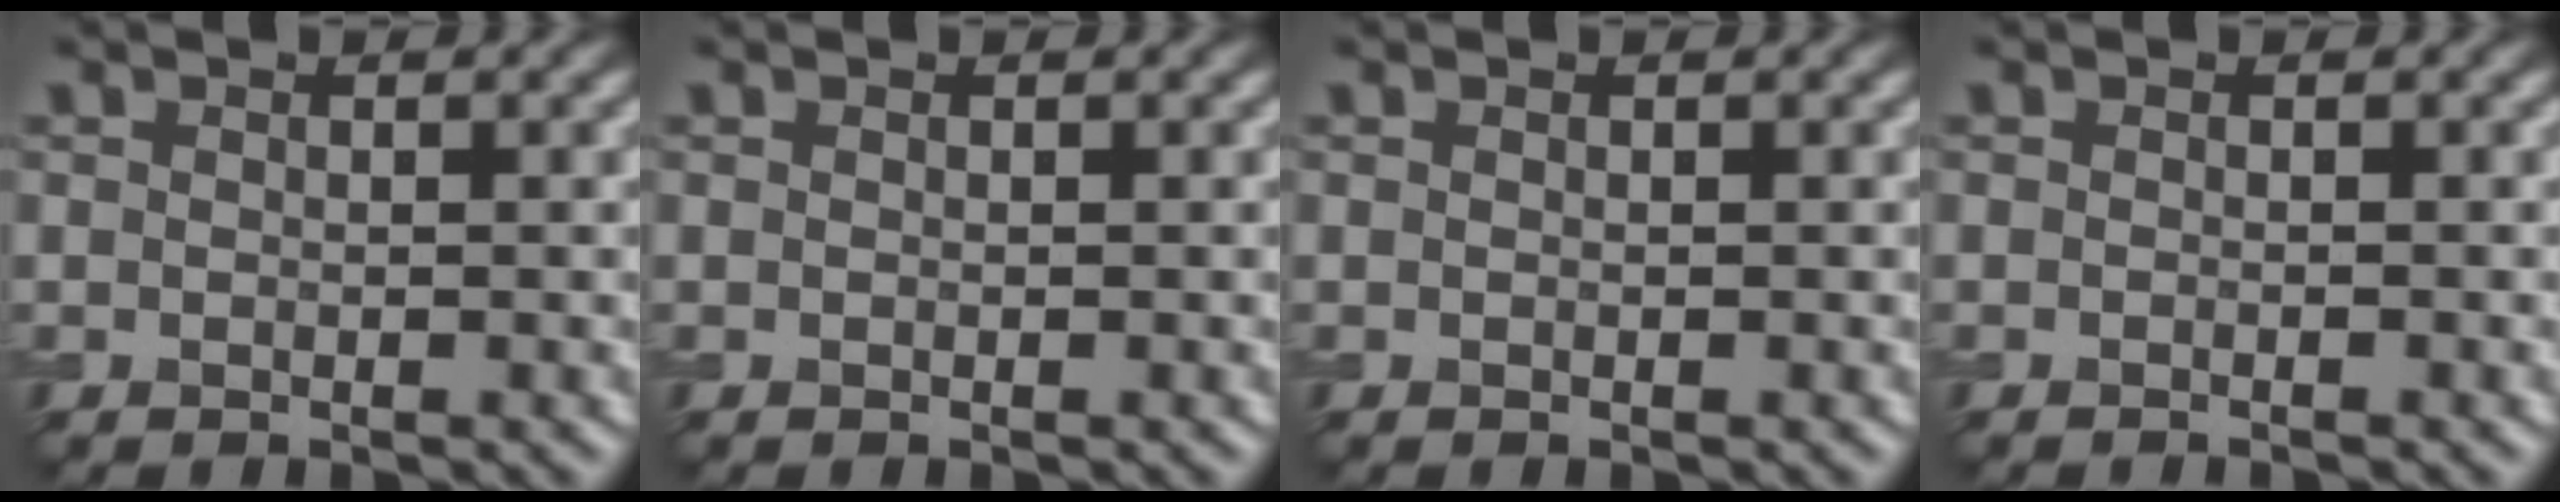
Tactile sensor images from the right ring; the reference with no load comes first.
{"total": 0.0}
{"total": 0.0}
{"total": 0.7, "force": [-0.6, 0.1, 0.3], "torque": [0.000, -0.002, -0.012]}